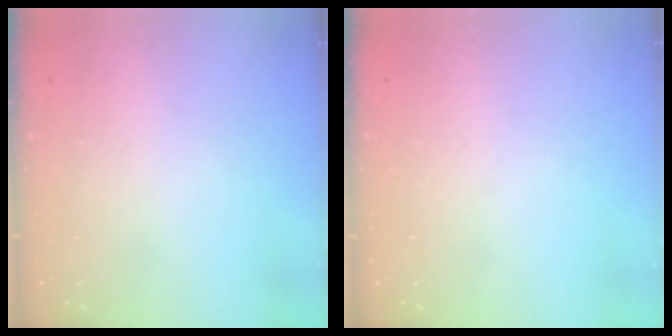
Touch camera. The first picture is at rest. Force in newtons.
{"total": 0.0}